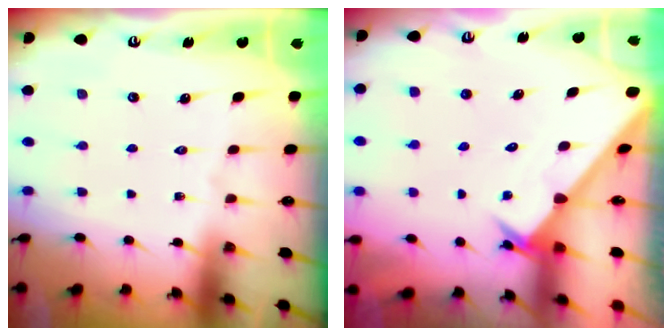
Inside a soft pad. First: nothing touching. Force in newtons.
{"total": 2.7, "press": 2.7, "slide": 0.2}